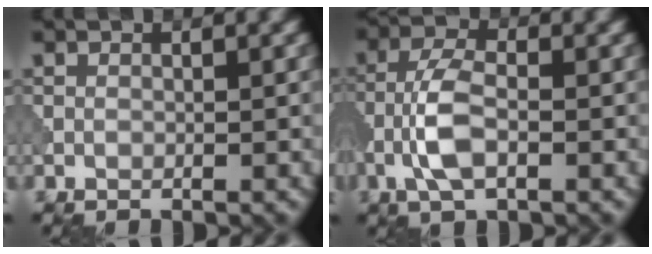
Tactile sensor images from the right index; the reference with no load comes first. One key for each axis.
{"total": 4.3, "fx": -1.5, "fy": 1.8, "fz": 3.7, "tx": -0.079, "ty": 0.007, "tz": -0.036}